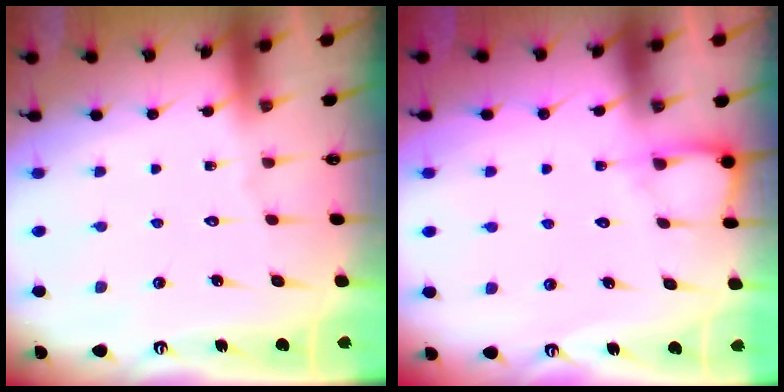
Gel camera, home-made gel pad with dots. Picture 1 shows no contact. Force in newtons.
{"total": 4.2, "press": 4.2, "slide": 0.6}